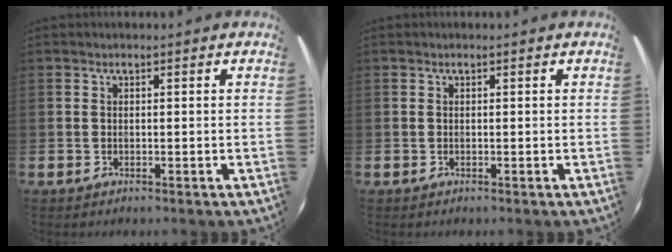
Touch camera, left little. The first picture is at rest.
{"total": 0.0}